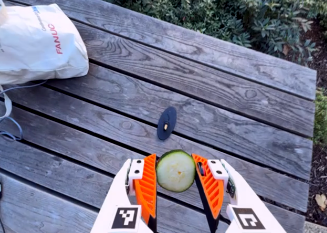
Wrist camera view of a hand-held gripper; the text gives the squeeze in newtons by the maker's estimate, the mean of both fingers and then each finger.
{"total": 11.3, "left": 11.4, "right": 11.1}